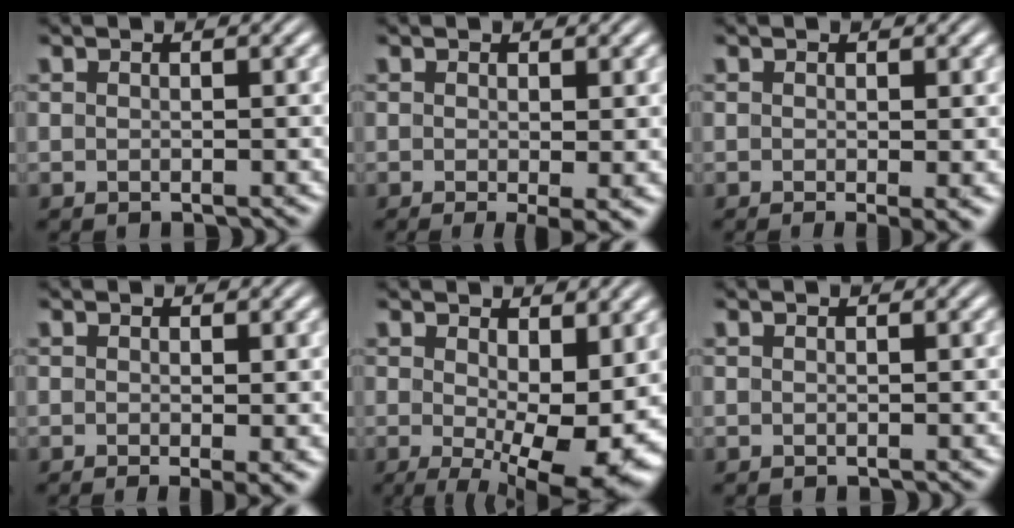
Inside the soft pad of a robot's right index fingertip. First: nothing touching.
{"total": 2.7, "force": [-1.2, 0.5, 2.3], "torque": [-0.025, -0.013, -0.012]}
{"total": 1.6, "force": [-0.5, 0.1, 1.5], "torque": [-0.014, -0.007, -0.005]}
{"total": 1.9, "force": [-0.7, 0.2, 1.7], "torque": [-0.018, -0.009, -0.007]}
{"total": 7.6, "force": [-0.9, 2.4, 7.2], "torque": [-0.091, -0.037, 0.003]}
{"total": 0.0}